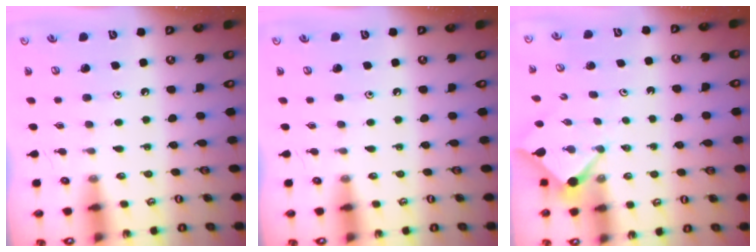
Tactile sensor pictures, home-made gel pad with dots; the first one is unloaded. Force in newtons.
{"total": 0.0}
{"total": 2.7, "press": 2.7, "slide": 0.4}